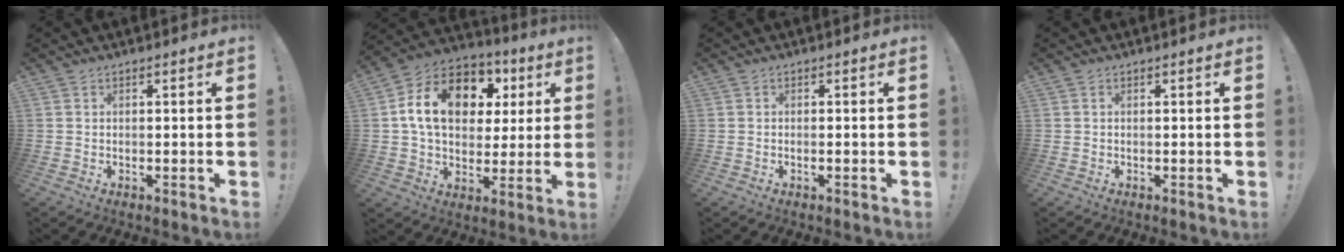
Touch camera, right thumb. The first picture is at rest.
{"total": 18.1, "force": [5.3, 12.9, 11.6], "torque": [-0.179, -0.004, 0.099]}
{"total": 0.6, "force": [-0.3, -0.2, 0.4], "torque": [0.001, -0.005, -0.008]}
{"total": 0.0}